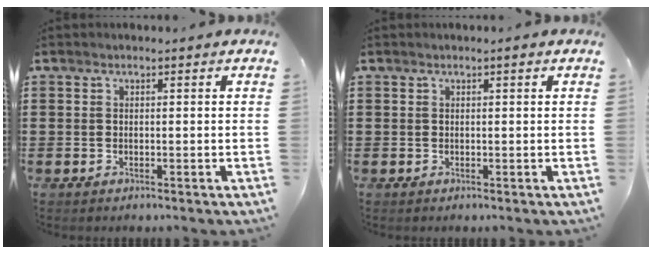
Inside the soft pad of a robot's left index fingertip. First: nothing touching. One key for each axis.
{"total": 0.6, "fx": 0.3, "fy": 0.0, "fz": 0.5, "tx": -0.009, "ty": 0.000, "tz": 0.006}